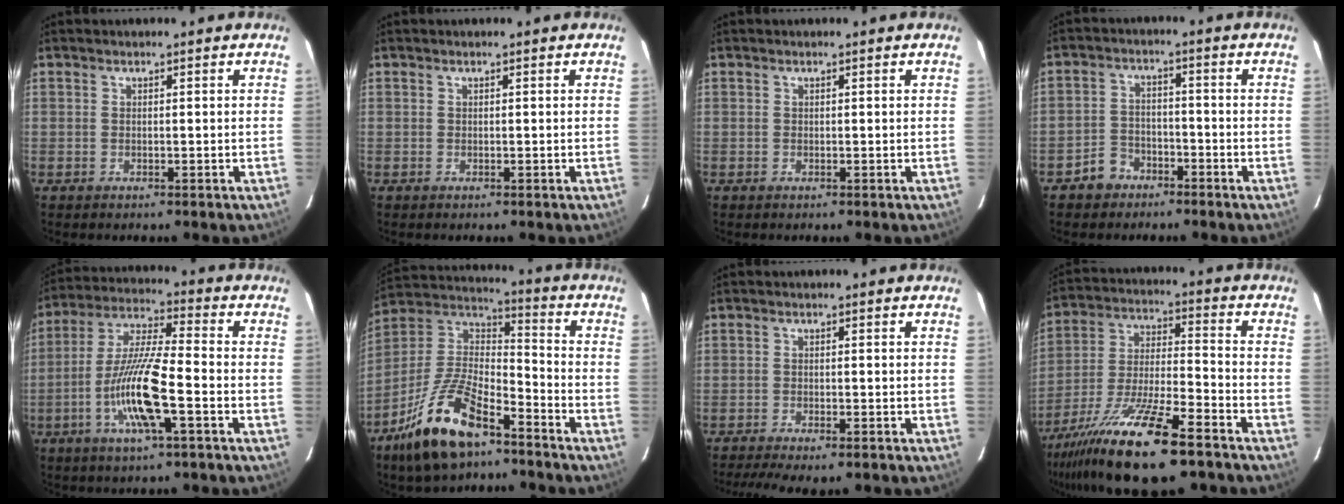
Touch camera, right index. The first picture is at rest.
{"total": 0.0}
{"total": 0.0}
{"total": 4.6, "force": [-3.1, 3.4, 0.8], "torque": [-0.016, 0.014, -0.051]}
{"total": 13.1, "force": [-4.3, 1.3, 12.3], "torque": [-0.246, -0.003, -0.082]}
{"total": 16.5, "force": [-10.6, 5.5, 11.4], "torque": [-0.234, 0.003, -0.197]}
{"total": 9.6, "force": [-7.7, 2.2, 5.3], "torque": [-0.084, -0.007, -0.114]}
{"total": 18.8, "force": [-12.8, 2.4, 13.6], "torque": [-0.255, -0.035, -0.229]}